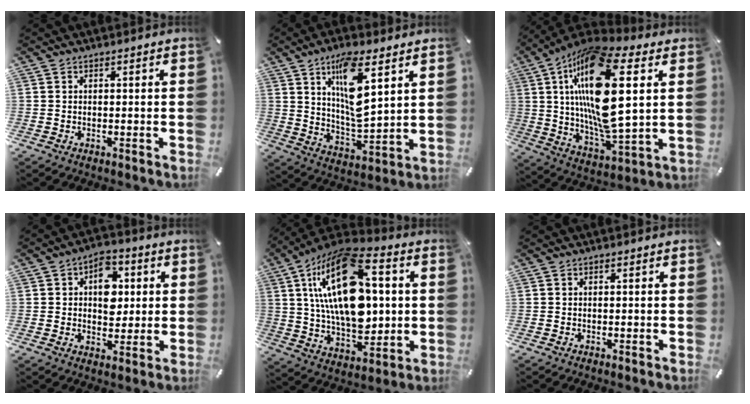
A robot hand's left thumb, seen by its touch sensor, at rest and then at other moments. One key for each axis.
{"total": 13.4, "fx": 6.9, "fy": 4.5, "fz": 10.6, "tx": -0.193, "ty": -0.027, "tz": 0.117}
{"total": 23.0, "fx": 6.5, "fy": 7.6, "fz": 20.7, "tx": -0.423, "ty": -0.031, "tz": 0.095}
{"total": 9.6, "fx": 1.8, "fy": 7.0, "fz": 6.2, "tx": -0.072, "ty": -0.001, "tz": 0.026}
{"total": 25.5, "fx": 5.8, "fy": 14.4, "fz": 20.2, "tx": -0.394, "ty": -0.021, "tz": 0.091}
{"total": 0.0}